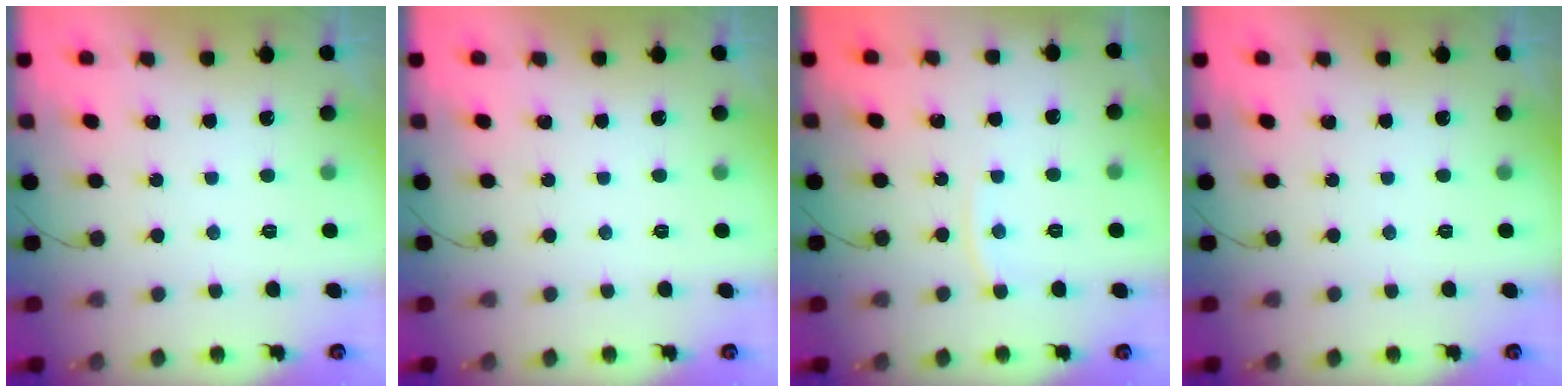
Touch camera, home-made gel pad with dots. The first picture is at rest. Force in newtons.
{"total": 0.0}
{"total": 4.6, "press": 4.6, "slide": 0.7}
{"total": 0.0}